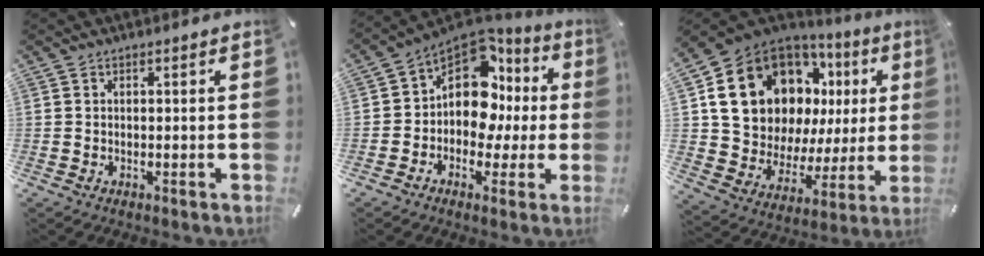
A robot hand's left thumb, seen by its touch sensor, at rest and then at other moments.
{"total": 13.8, "force": [2.9, 10.2, 8.9], "torque": [-0.157, -0.021, 0.050]}
{"total": 19.8, "force": [9.3, 13.7, 10.7], "torque": [-0.178, -0.053, 0.182]}